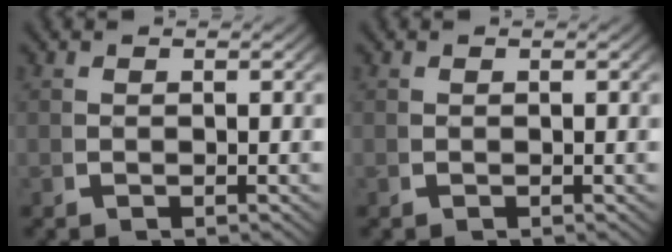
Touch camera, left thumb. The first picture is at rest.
{"total": 0.0}